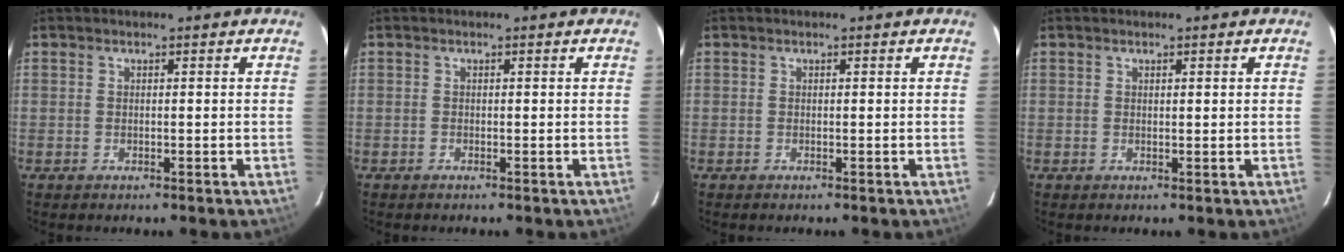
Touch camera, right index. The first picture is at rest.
{"total": 0.0}
{"total": 0.0}
{"total": 0.5, "force": [0.3, 0.1, 0.4], "torque": [-0.009, 0.001, 0.005]}